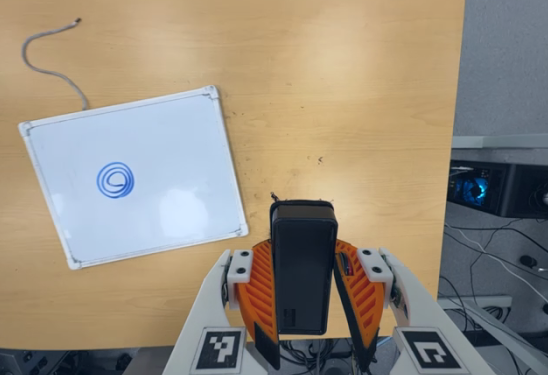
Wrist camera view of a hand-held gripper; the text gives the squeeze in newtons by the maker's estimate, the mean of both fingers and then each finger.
{"total": 6.4, "left": 5.0, "right": 7.8}